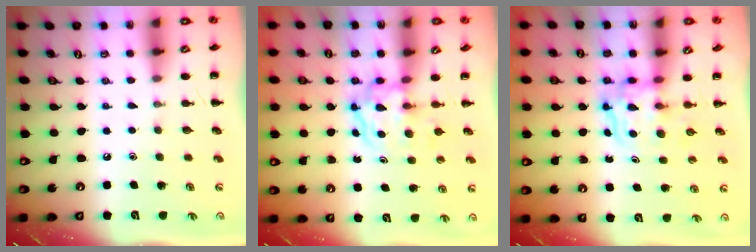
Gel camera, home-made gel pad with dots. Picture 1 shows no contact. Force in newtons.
{"total": 3.9, "press": 3.9, "slide": 0.5}
{"total": 3.5, "press": 3.5, "slide": 0.2}